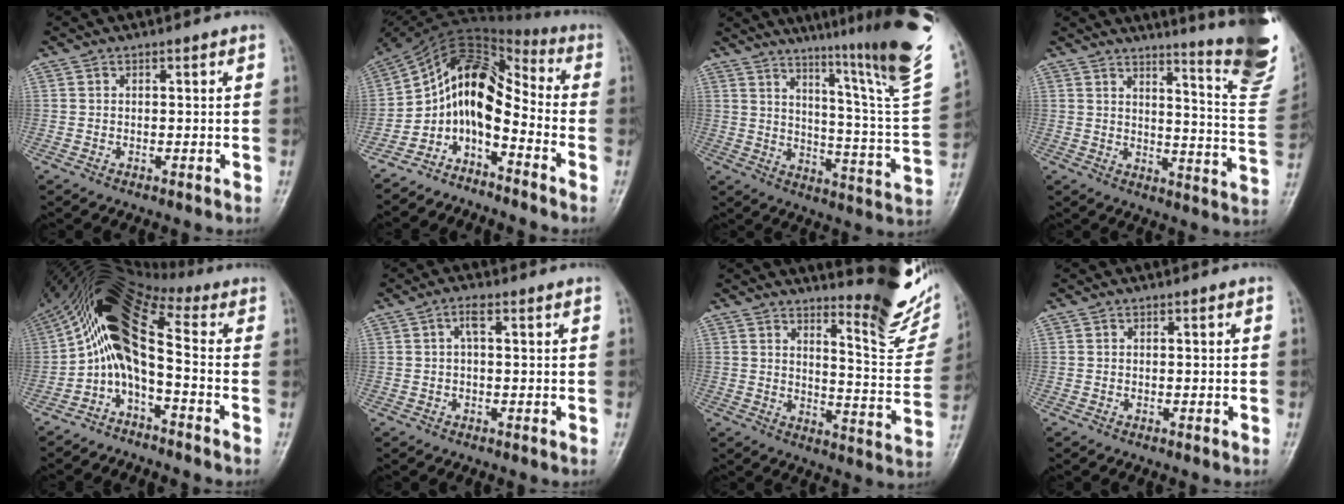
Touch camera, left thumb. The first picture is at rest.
{"total": 11.4, "force": [-4.6, 6.1, 8.4], "torque": [-0.126, 0.098, -0.098]}
{"total": 26.1, "force": [17.3, 1.3, 19.5], "torque": [-0.264, -0.105, 0.238]}
{"total": 19.4, "force": [14.6, 1.4, 12.7], "torque": [-0.138, -0.141, 0.173]}
{"total": 11.3, "force": [-1.5, 4.5, 10.3], "torque": [-0.191, 0.089, -0.044]}
{"total": 2.3, "force": [0.7, 0.7, 2.0], "torque": [-0.041, 0.008, 0.013]}
{"total": 14.5, "force": [12.0, 2.8, 7.6], "torque": [-0.072, -0.121, 0.152]}
{"total": 0.0}